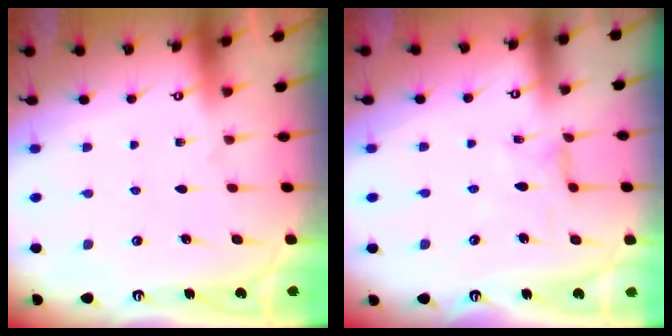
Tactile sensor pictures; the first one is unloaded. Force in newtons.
{"total": 2.7, "press": 2.6, "slide": 0.4}